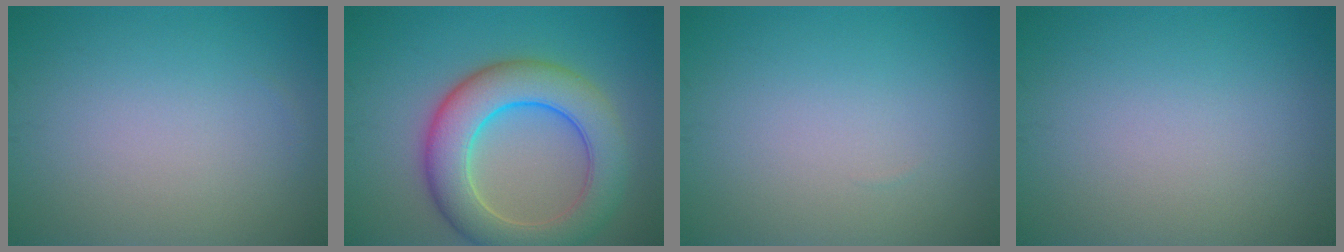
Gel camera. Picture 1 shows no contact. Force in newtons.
{"total": 8.7, "press": 8.7, "slide": 0.5}
{"total": 0.0}
{"total": 0.0}